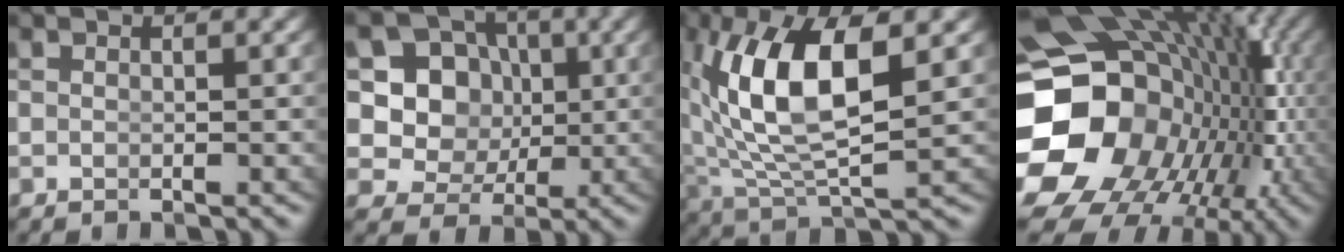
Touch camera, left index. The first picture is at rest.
{"total": 13.6, "force": [1.3, 12.2, 5.9], "torque": [-0.147, -0.041, 0.023]}
{"total": 9.3, "force": [1.5, 3.9, 8.4], "torque": [-0.174, -0.013, 0.043]}
{"total": 26.2, "force": [-3.1, 19.3, 17.4], "torque": [-0.304, -0.071, -0.034]}